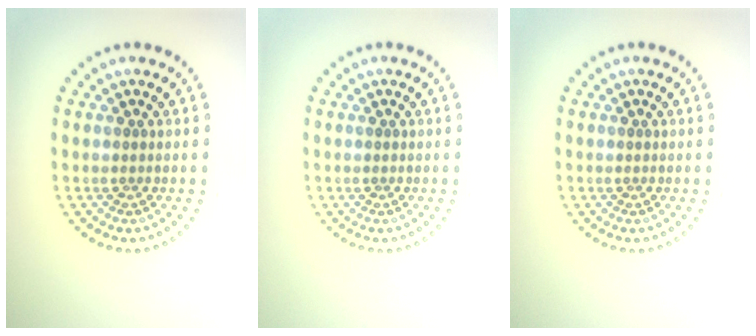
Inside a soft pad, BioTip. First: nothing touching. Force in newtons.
{"total": 0.0}
{"total": 0.0}